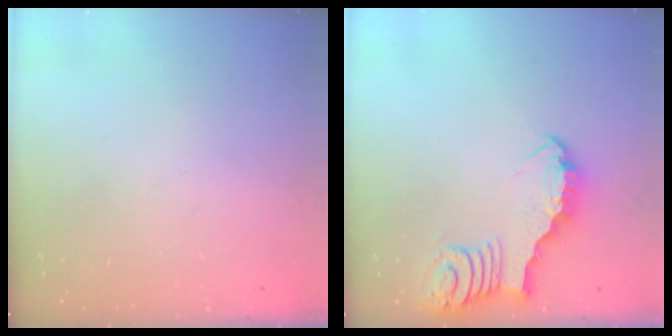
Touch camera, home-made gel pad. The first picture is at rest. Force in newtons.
{"total": 3.9, "press": 3.9, "slide": 0.4}